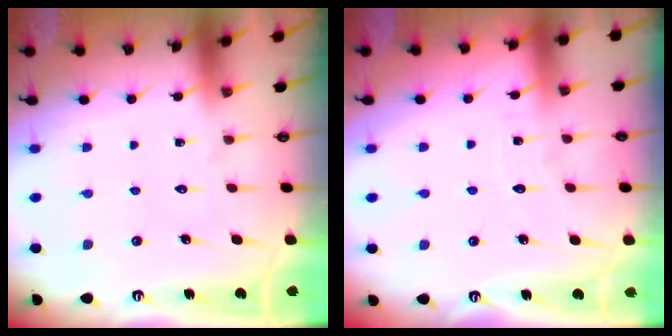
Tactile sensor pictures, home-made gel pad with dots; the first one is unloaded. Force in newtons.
{"total": 2.7, "press": 2.7, "slide": 0.3}